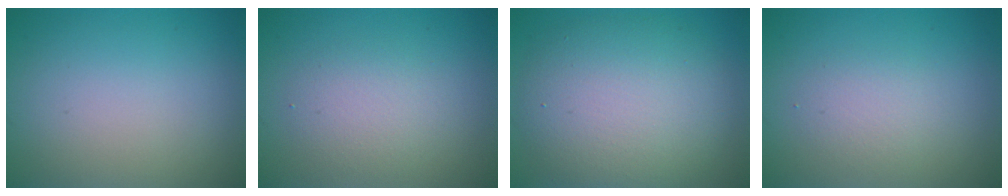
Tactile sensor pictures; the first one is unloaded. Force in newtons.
{"total": 2.8, "press": 2.8, "slide": 0.3}
{"total": 8.6, "press": 8.5, "slide": 0.9}
{"total": 2.0, "press": 1.9, "slide": 0.2}